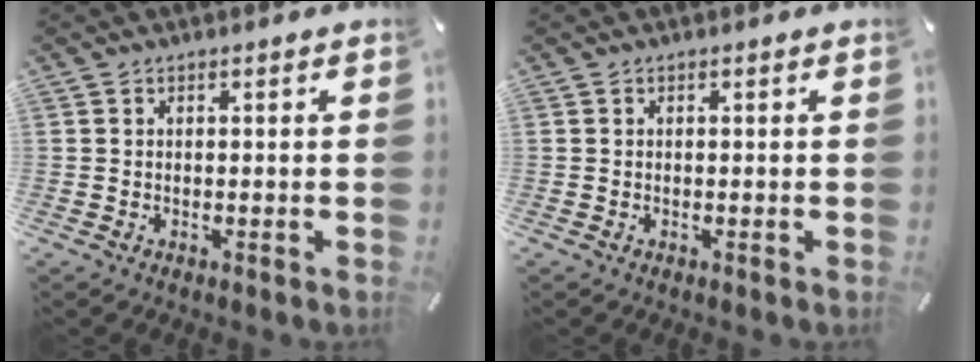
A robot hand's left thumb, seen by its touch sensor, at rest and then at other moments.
{"total": 0.0}